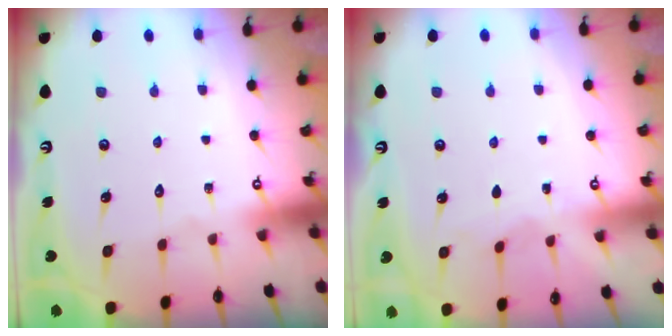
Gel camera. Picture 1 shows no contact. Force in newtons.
{"total": 2.7, "press": 2.7, "slide": 0.3}